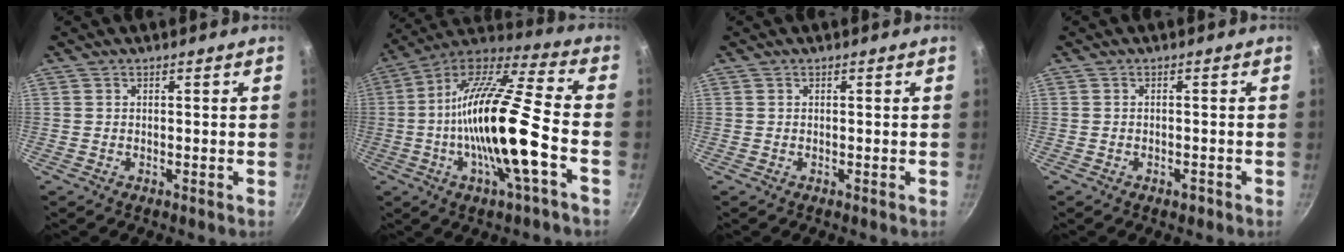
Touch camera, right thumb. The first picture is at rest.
{"total": 21.7, "force": [-4.5, 4.3, 20.8], "torque": [-0.371, 0.023, -0.098]}
{"total": 0.0}
{"total": 1.4, "force": [-0.9, 0.7, 0.8], "torque": [-0.014, 0.006, -0.008]}